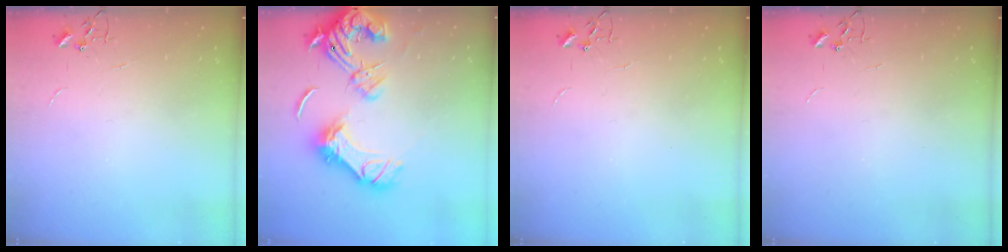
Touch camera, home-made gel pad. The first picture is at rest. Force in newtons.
{"total": 19.7, "press": 19.4, "slide": 3.3}
{"total": 0.0}
{"total": 0.0}